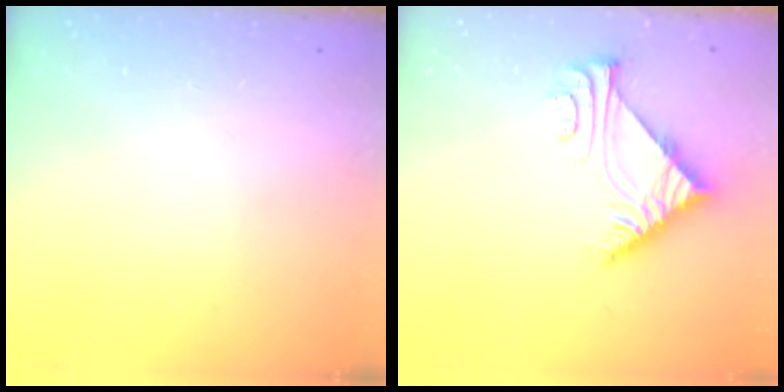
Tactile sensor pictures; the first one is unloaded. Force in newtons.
{"total": 7.4, "press": 7.4, "slide": 0.3}